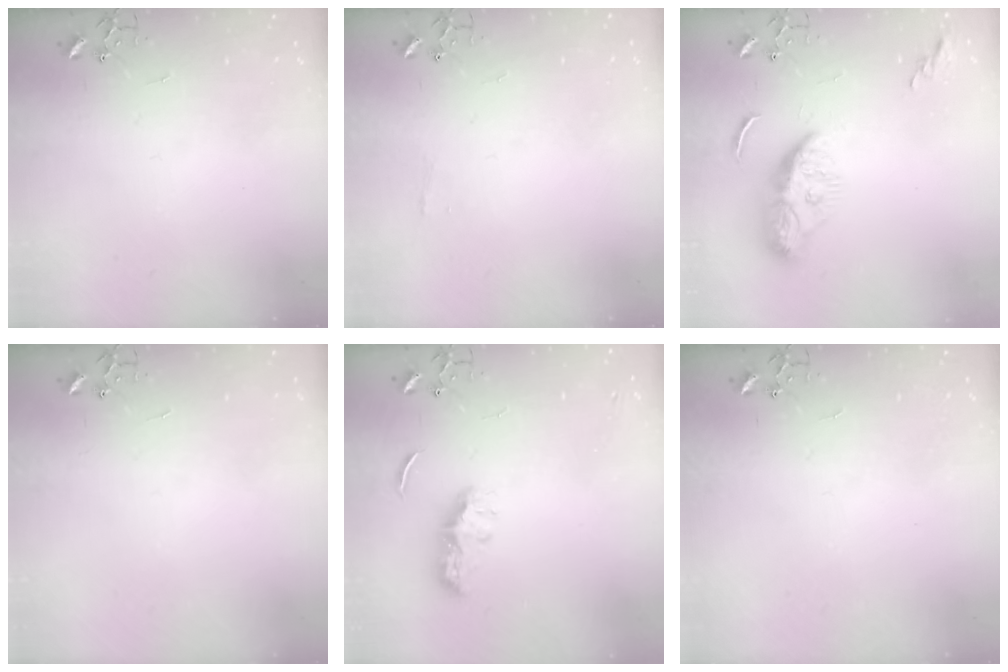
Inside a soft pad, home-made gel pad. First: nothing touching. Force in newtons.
{"total": 3.7, "press": 3.7, "slide": 0.4}
{"total": 9.4, "press": 9.4, "slide": 1.0}
{"total": 0.0}
{"total": 8.1, "press": 8.1, "slide": 0.6}
{"total": 0.0}